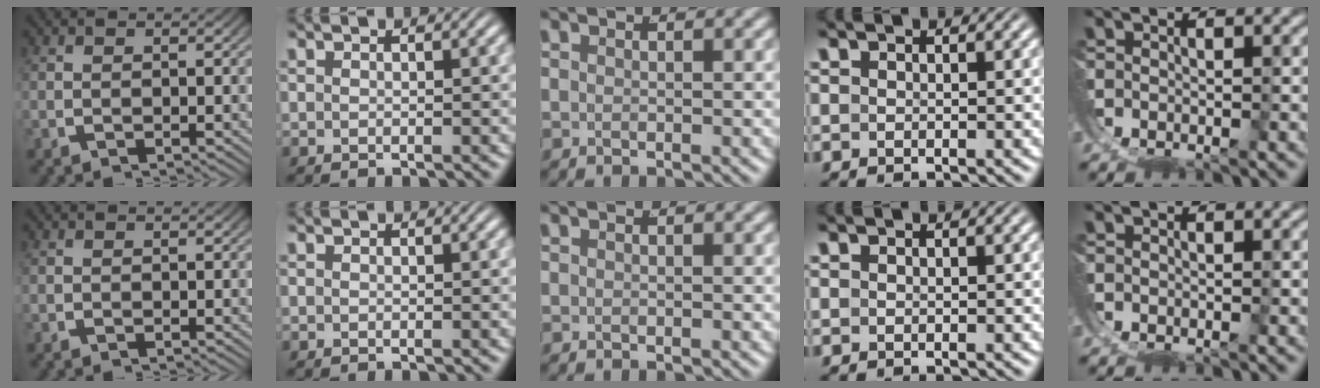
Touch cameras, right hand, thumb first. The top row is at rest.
{}